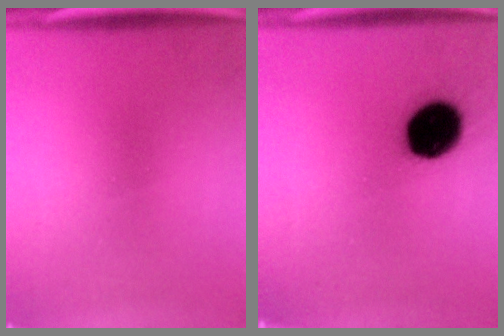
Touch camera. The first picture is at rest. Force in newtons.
{"total": 14.6}